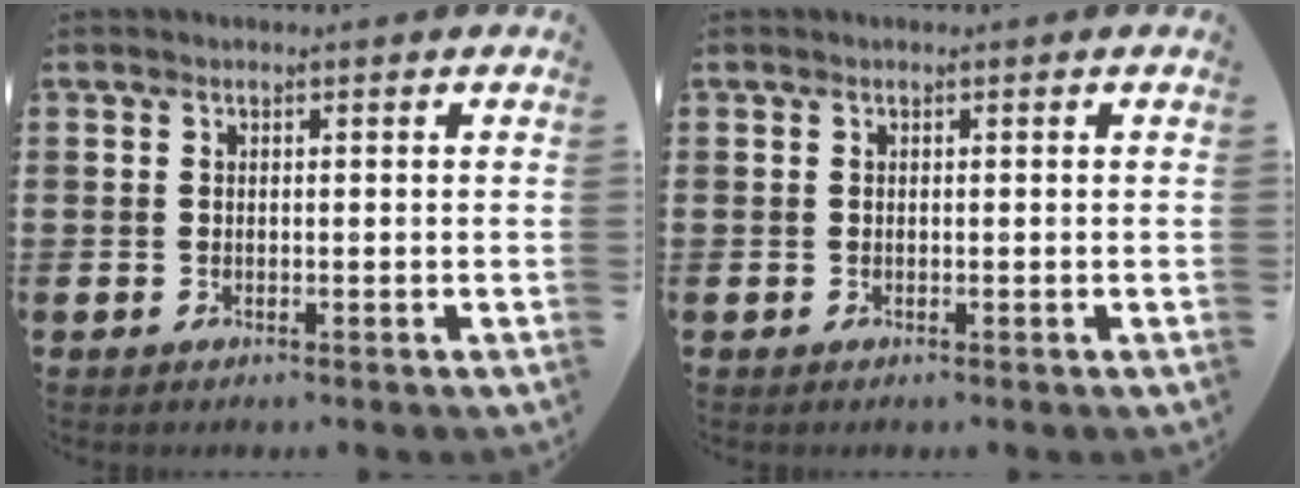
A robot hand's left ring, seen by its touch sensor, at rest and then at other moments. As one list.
[{"total": 0.0}]